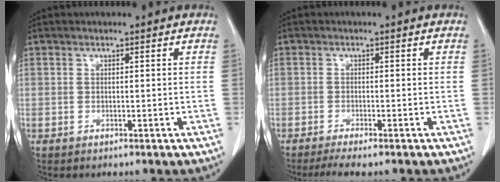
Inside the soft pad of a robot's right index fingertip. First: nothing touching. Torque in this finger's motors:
{"motor_torque": [0.23, -0.21, 0.15, 0.03]}